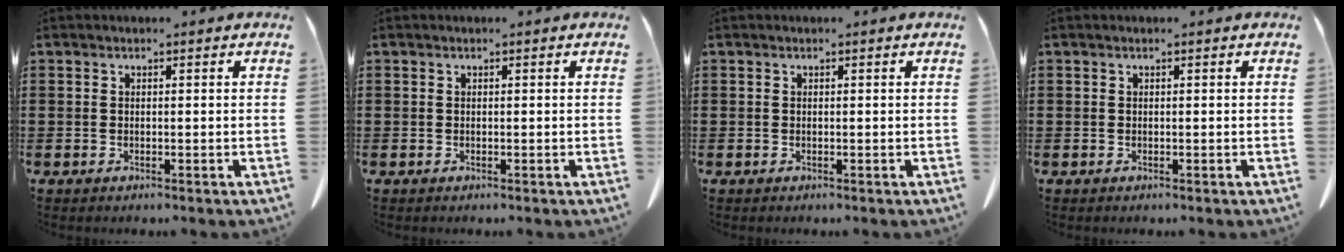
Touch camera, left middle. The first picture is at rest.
{"total": 0.0}
{"total": 0.0}
{"total": 0.0}